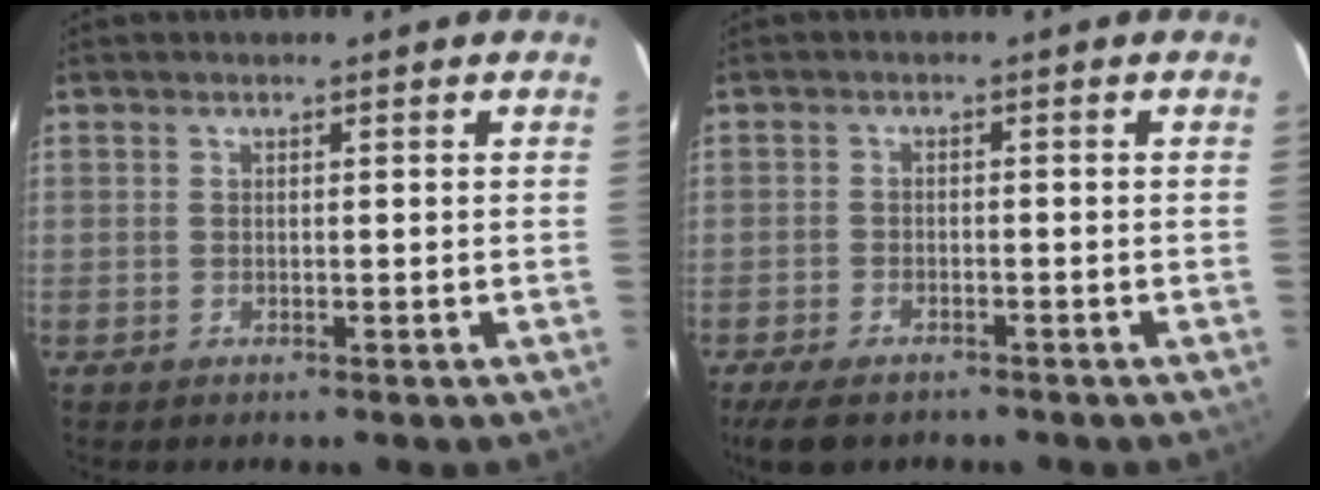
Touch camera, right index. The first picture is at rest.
{"total": 6.7, "force": [-5.2, 2.7, 3.3], "torque": [-0.088, -0.017, -0.091]}